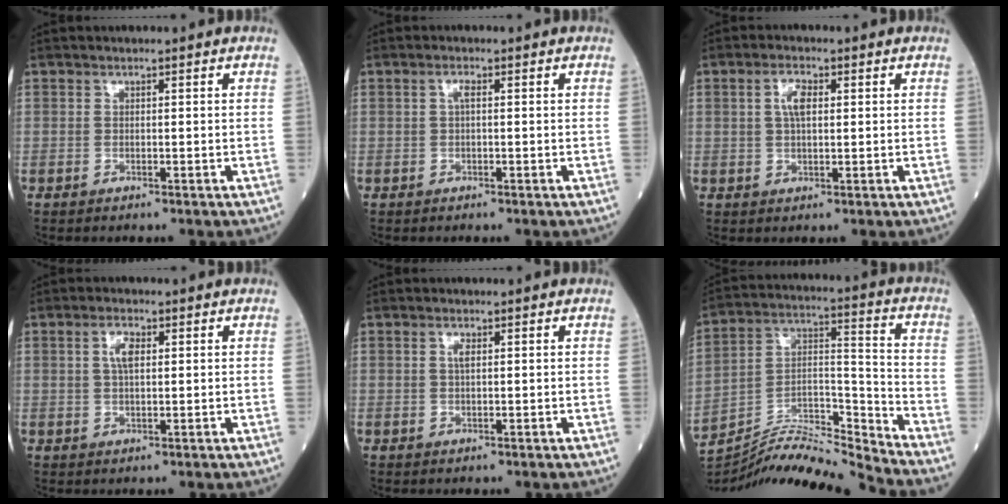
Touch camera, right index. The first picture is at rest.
{"total": 1.3, "force": [0.2, 0.3, 1.3], "torque": [-0.026, 0.003, 0.003]}
{"total": 3.6, "force": [0.9, 1.3, 3.2], "torque": [-0.067, 0.008, 0.018]}
{"total": 3.2, "force": [1.0, 1.1, 2.9], "torque": [-0.060, 0.006, 0.019]}
{"total": 1.3, "force": [0.4, 0.3, 1.2], "torque": [-0.025, 0.001, 0.007]}
{"total": 16.5, "force": [-16.1, -1.5, 3.4], "torque": [-0.065, 0.043, -0.285]}